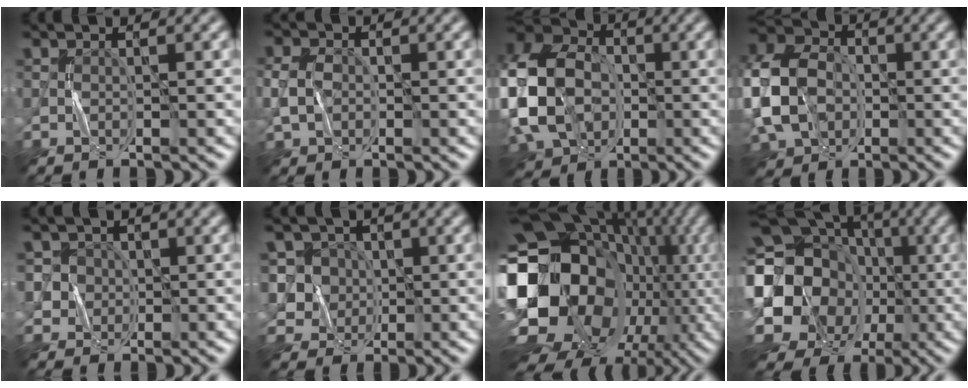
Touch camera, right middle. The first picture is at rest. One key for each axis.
{"total": 2.7, "fx": -0.3, "fy": 2.1, "fz": 1.6, "tx": -0.041, "ty": 0.001, "tz": -0.006}
{"total": 15.3, "fx": -2.1, "fy": 11.2, "fz": 10.1, "tx": -0.234, "ty": -0.009, "tz": -0.051}
{"total": 11.2, "fx": -1.5, "fy": 8.5, "fz": 7.1, "tx": -0.175, "ty": -0.004, "tz": -0.039}
{"total": 4.1, "fx": 0.4, "fy": 3.9, "fz": 0.9, "tx": -0.003, "ty": 0.028, "tz": 0.001}
{"total": 5.8, "fx": 1.6, "fy": 5.3, "fz": 1.6, "tx": -0.027, "ty": 0.013, "tz": 0.020}
{"total": 22.7, "fx": -4.2, "fy": 18.0, "fz": 13.1, "tx": -0.255, "ty": -0.009, "tz": -0.092}
{"total": 21.1, "fx": -1.7, "fy": 18.7, "fz": 9.6, "tx": -0.188, "ty": 0.006, "tz": -0.070}